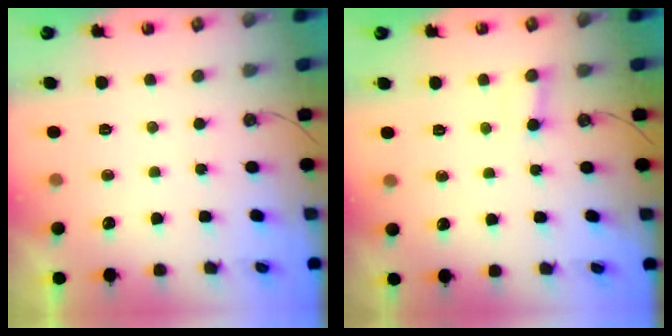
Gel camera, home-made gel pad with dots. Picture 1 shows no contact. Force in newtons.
{"total": 2.2, "press": 2.2, "slide": 0.1}